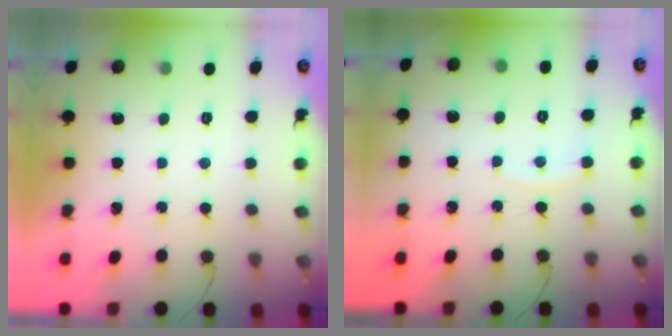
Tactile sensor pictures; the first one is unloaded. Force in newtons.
{"total": 2.7, "press": 2.7, "slide": 0.4}